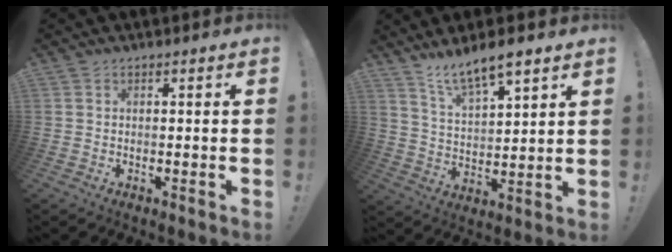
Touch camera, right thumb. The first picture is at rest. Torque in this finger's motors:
{"motor_torque": [-0.12, 0.17, 0.10, 0.25, 0.13]}